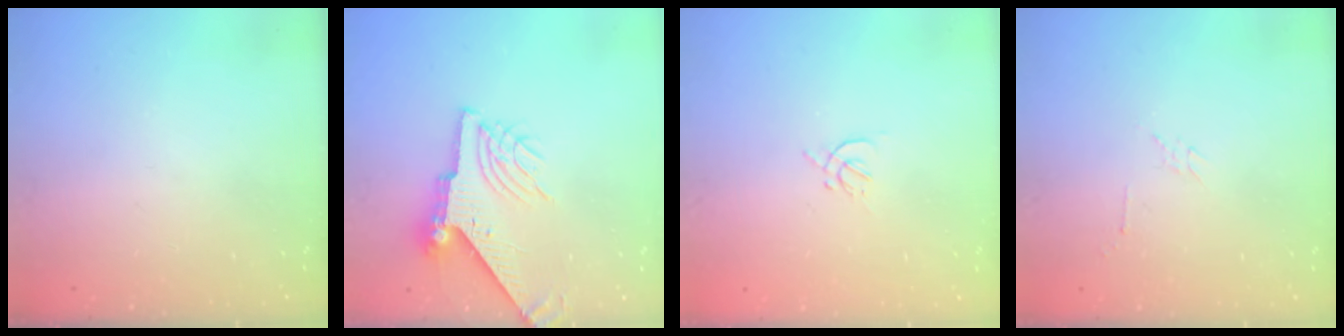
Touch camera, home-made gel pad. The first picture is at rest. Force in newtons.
{"total": 8.7, "press": 8.7, "slide": 1.2}
{"total": 1.7, "press": 1.7, "slide": 0.5}
{"total": 2.3, "press": 2.3, "slide": 0.4}